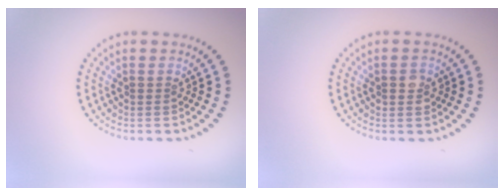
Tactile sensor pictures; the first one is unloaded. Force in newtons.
{"total": 1.5, "press": 1.4, "slide": 0.2}